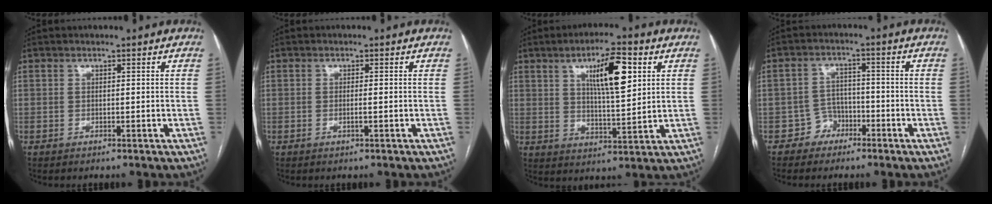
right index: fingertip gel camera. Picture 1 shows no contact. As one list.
[{"total": 0.8, "force": [-0.3, -0.1, 0.8], "torque": [-0.017, -0.001, -0.004]}, {"total": 10.4, "force": [4.0, 2.2, 9.3], "torque": [-0.155, 0.005, 0.067]}, {"total": 3.7, "force": [-2.3, 2.9, 0.1], "torque": [0.003, 0.015, -0.038]}]